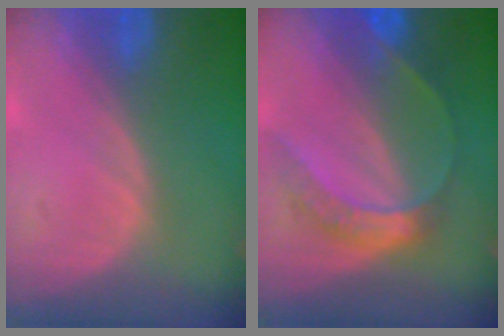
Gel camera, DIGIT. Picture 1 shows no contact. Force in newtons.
{"total": 6.9, "press": 5.7, "slide": 3.9}